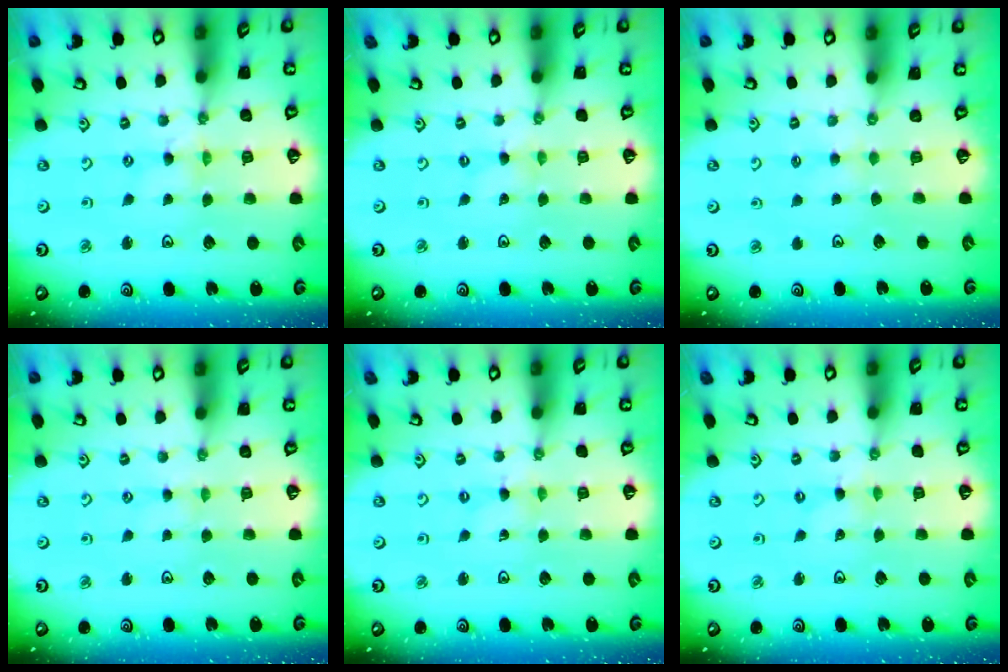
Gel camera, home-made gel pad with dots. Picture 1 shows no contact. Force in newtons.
{"total": 0.0}
{"total": 1.9, "press": 1.9, "slide": 0.3}
{"total": 0.8, "press": 0.8, "slide": 0.3}
{"total": 0.0}
{"total": 0.0}